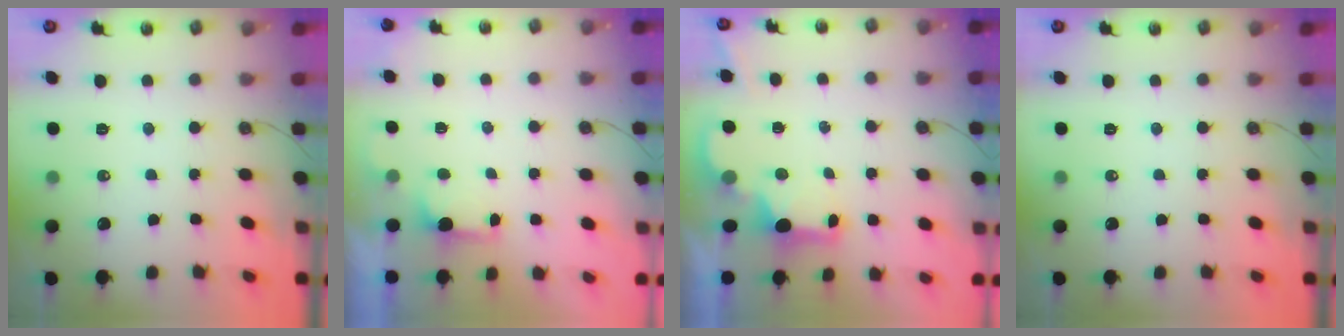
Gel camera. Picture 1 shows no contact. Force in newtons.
{"total": 1.2, "press": 0.9, "slide": 0.8}
{"total": 2.3, "press": 2.2, "slide": 0.7}
{"total": 0.0}